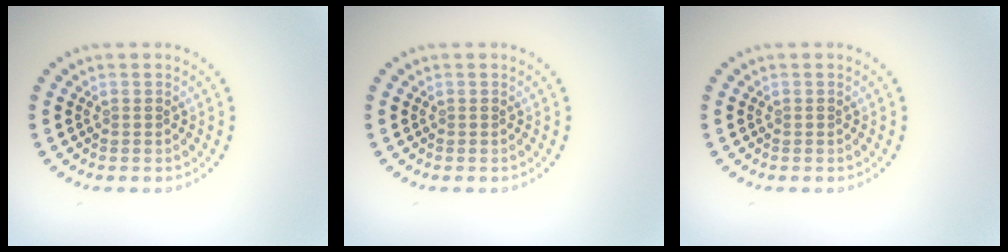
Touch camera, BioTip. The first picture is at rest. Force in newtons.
{"total": 0.0}
{"total": 0.0}